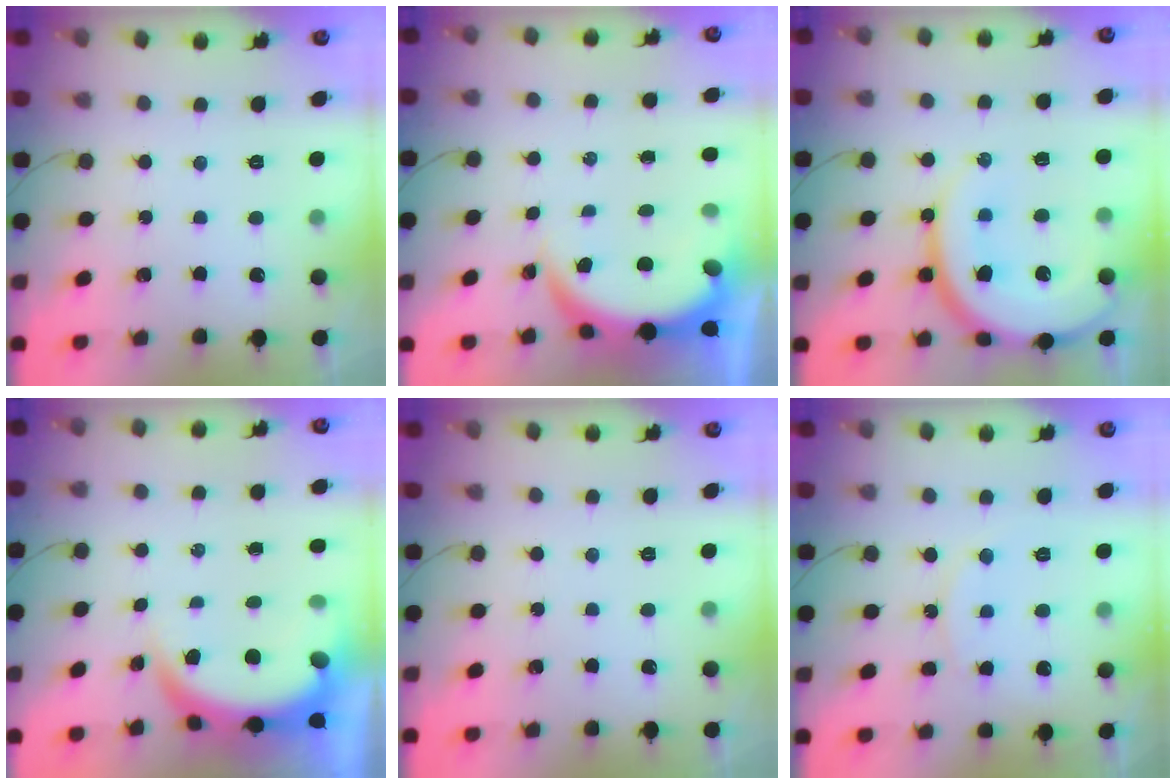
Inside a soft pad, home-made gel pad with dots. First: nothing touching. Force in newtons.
{"total": 5.0, "press": 4.9, "slide": 0.5}
{"total": 19.6, "press": 19.6, "slide": 1.9}
{"total": 6.3, "press": 6.3, "slide": 0.9}
{"total": 0.0}
{"total": 9.2, "press": 9.2, "slide": 0.4}